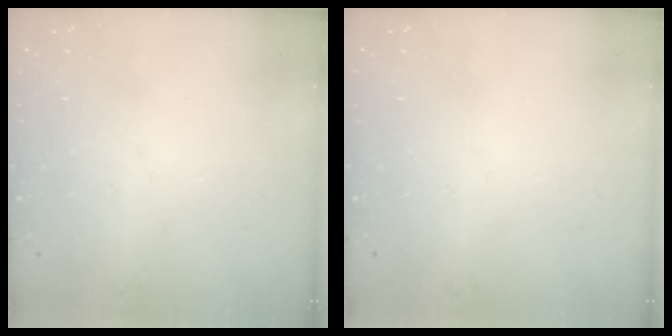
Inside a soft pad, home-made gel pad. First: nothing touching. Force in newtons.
{"total": 0.0}